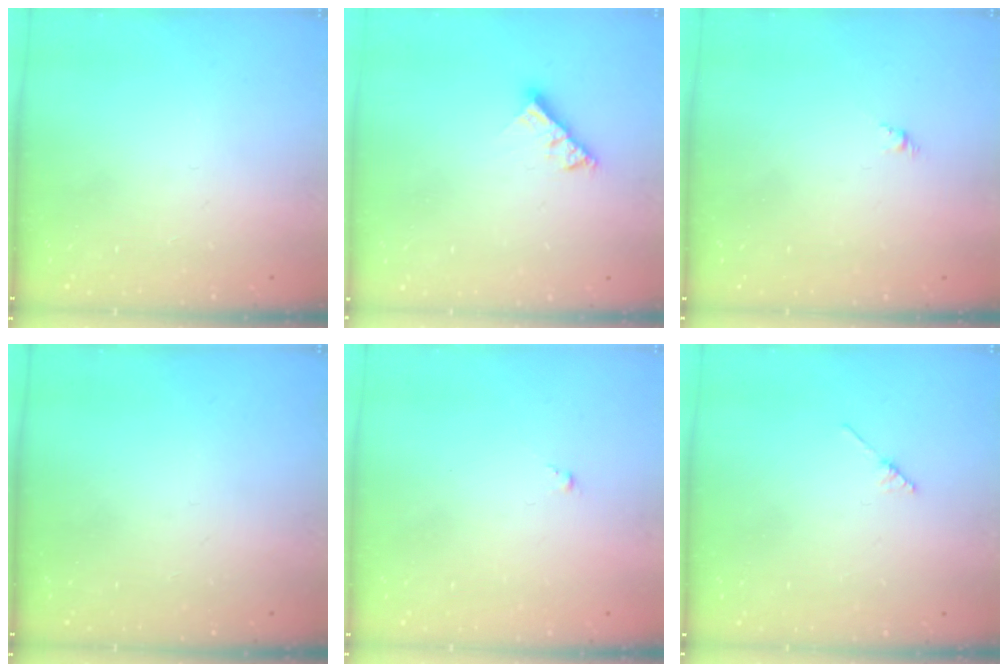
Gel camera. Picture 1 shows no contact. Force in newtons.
{"total": 6.6, "press": 6.6, "slide": 0.6}
{"total": 1.6, "press": 1.5, "slide": 0.5}
{"total": 0.0}
{"total": 0.5, "press": 0.4, "slide": 0.4}
{"total": 2.1, "press": 2.1, "slide": 0.1}